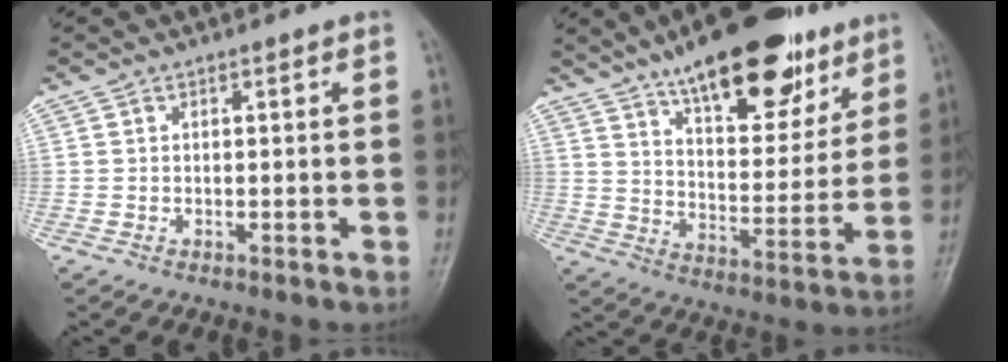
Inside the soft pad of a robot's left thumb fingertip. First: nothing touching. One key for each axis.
{"total": 22.1, "fx": 14.3, "fy": 8.9, "fz": 14.2, "tx": -0.167, "ty": -0.053, "tz": 0.225}